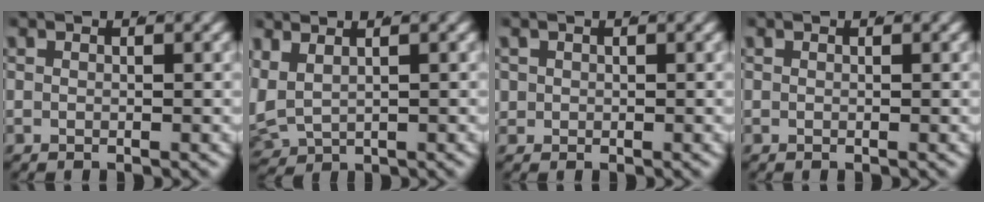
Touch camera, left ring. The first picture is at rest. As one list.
[{"total": 6.0, "force": [1.0, 5.2, 2.9], "torque": [-0.100, -0.020, 0.030]}, {"total": 1.8, "force": [0.1, 1.7, 0.4], "torque": [-0.020, -0.013, 0.009]}, {"total": 0.0}]